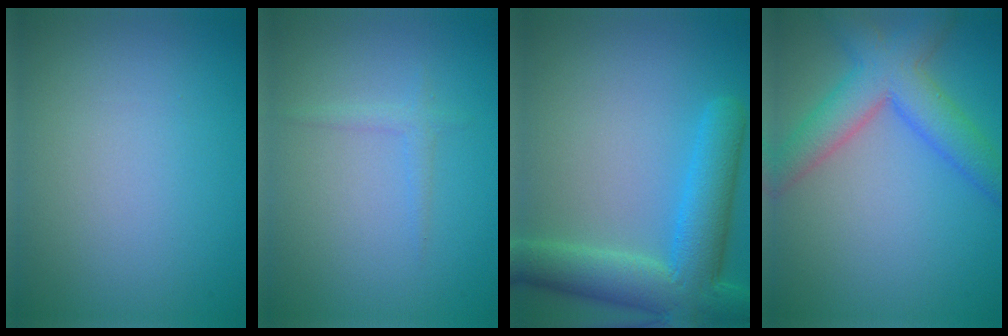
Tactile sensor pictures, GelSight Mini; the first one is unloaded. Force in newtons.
{"total": 1.0, "press": 1.0, "slide": 0.1}
{"total": 7.9, "press": 7.9, "slide": 0.3}
{"total": 6.2, "press": 6.2, "slide": 0.4}